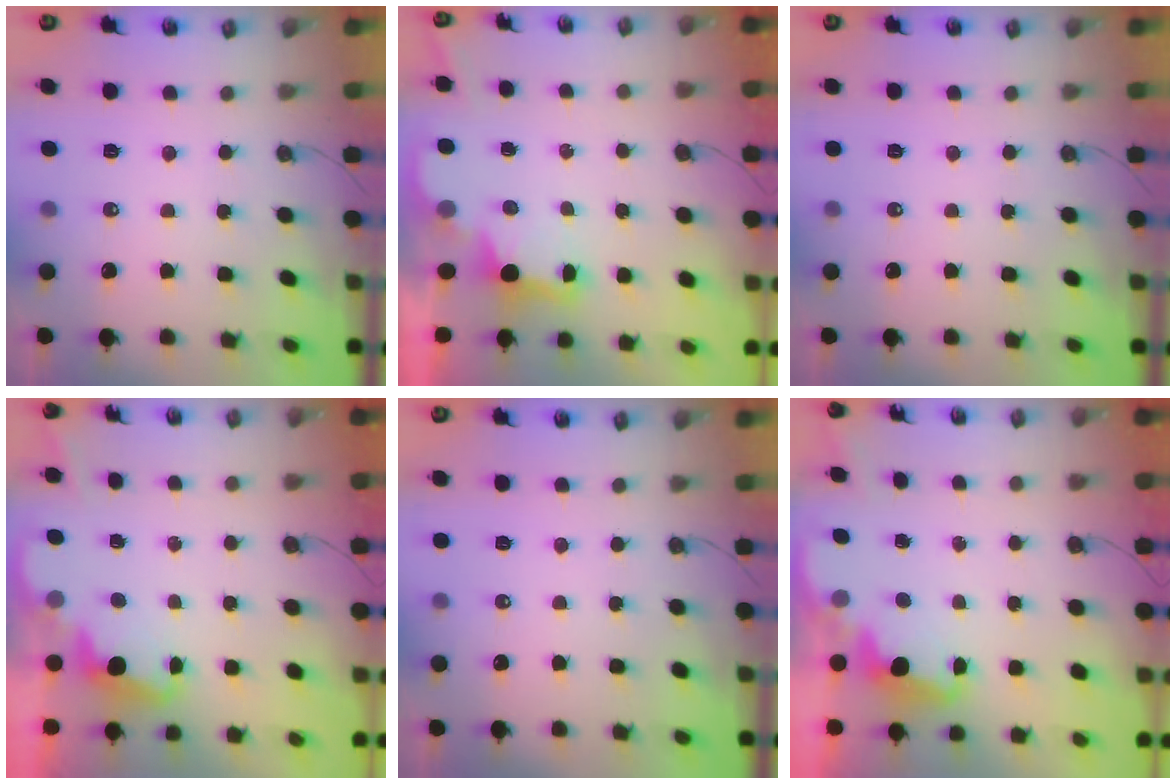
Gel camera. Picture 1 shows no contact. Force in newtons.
{"total": 2.2, "press": 2.1, "slide": 0.6}
{"total": 0.0}
{"total": 2.3, "press": 2.2, "slide": 0.6}
{"total": 0.0}
{"total": 2.5, "press": 2.4, "slide": 0.5}